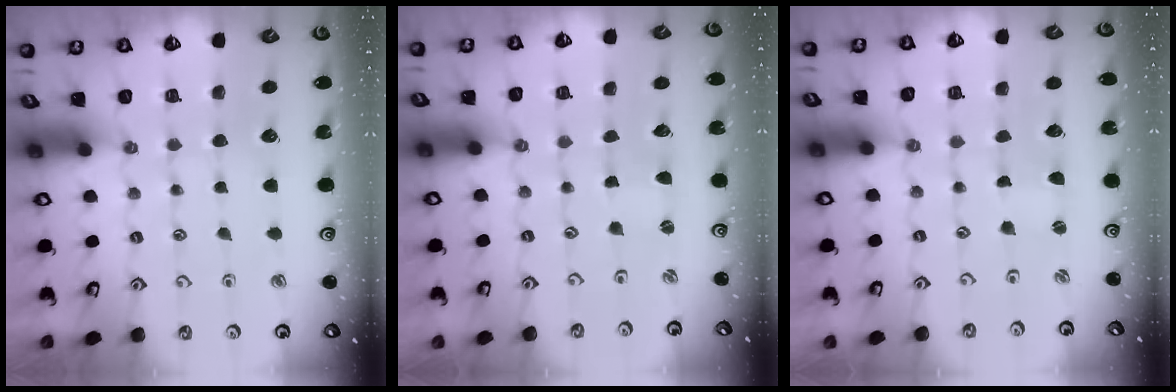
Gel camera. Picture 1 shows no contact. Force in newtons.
{"total": 0.0}
{"total": 0.0}